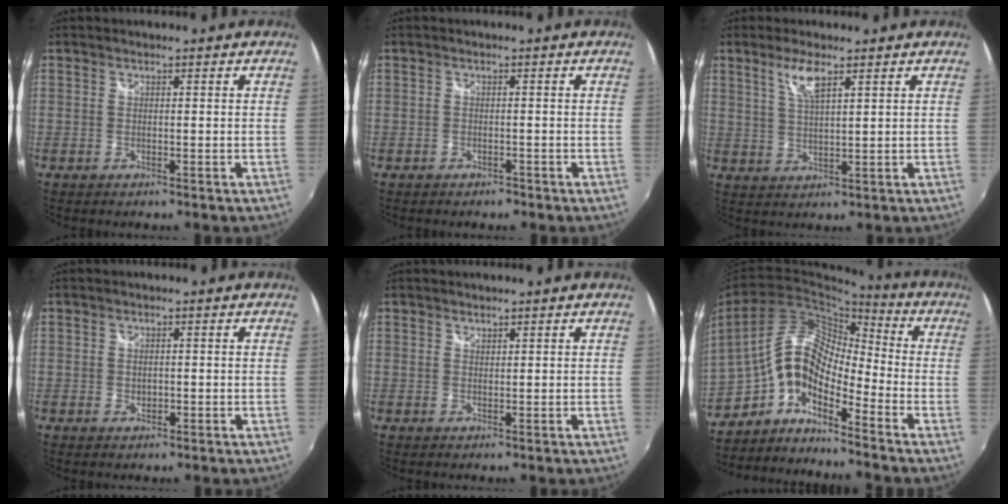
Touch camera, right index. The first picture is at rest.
{"total": 1.5, "force": [-1.2, 0.7, 0.4], "torque": [-0.010, -0.003, -0.016]}
{"total": 5.0, "force": [2.9, 1.0, 3.9], "torque": [-0.076, 0.000, 0.058]}
{"total": 1.1, "force": [0.0, 1.0, 0.6], "torque": [-0.007, -0.001, 0.000]}
{"total": 0.9, "force": [0.8, 0.3, 0.1], "torque": [0.000, 0.001, 0.015]}
{"total": 9.6, "force": [-4.8, 4.3, 7.2], "torque": [-0.126, 0.022, -0.108]}